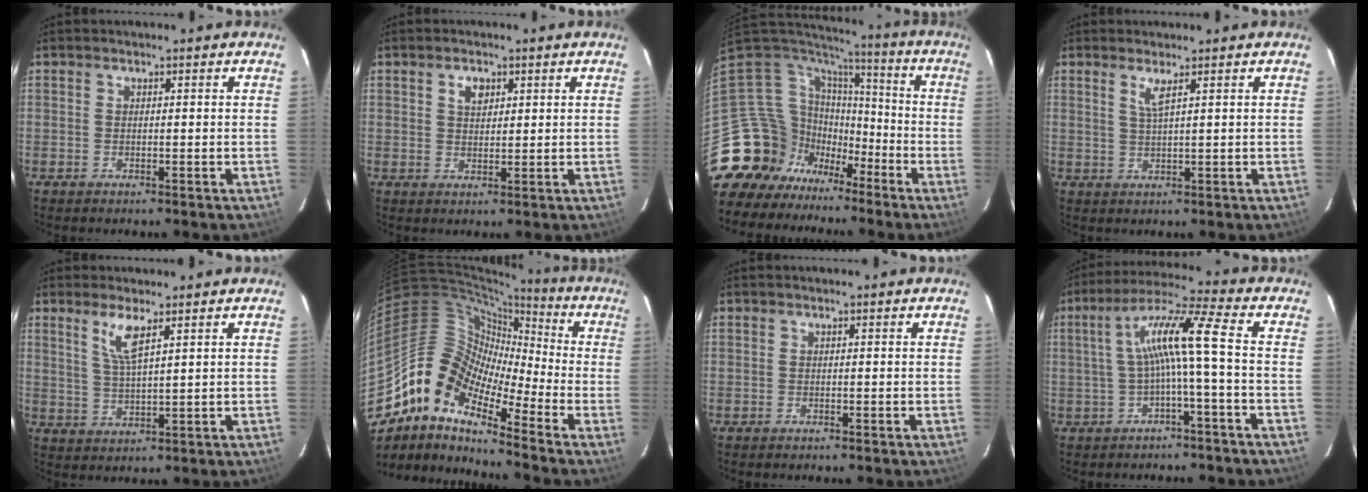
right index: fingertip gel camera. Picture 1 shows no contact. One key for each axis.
{"total": 3.1, "fx": 1.4, "fy": 2.0, "fz": 1.9, "tx": -0.029, "ty": 0.006, "tz": 0.026}
{"total": 18.1, "fx": -10.1, "fy": 14.2, "fz": 5.0, "tx": -0.146, "ty": 0.035, "tz": -0.171}
{"total": 2.4, "fx": 1.4, "fy": -0.2, "fz": 1.9, "tx": -0.040, "ty": -0.006, "tz": 0.027}
{"total": 4.9, "fx": 2.8, "fy": 0.6, "fz": 3.9, "tx": -0.080, "ty": -0.006, "tz": 0.057}
{"total": 13.0, "fx": -8.7, "fy": 6.0, "fz": 7.6, "tx": -0.122, "ty": 0.016, "tz": -0.192}
{"total": 0.0}
{"total": 8.9, "fx": -1.2, "fy": -0.7, "fz": 8.8, "tx": -0.180, "ty": 0.017, "tz": -0.014}